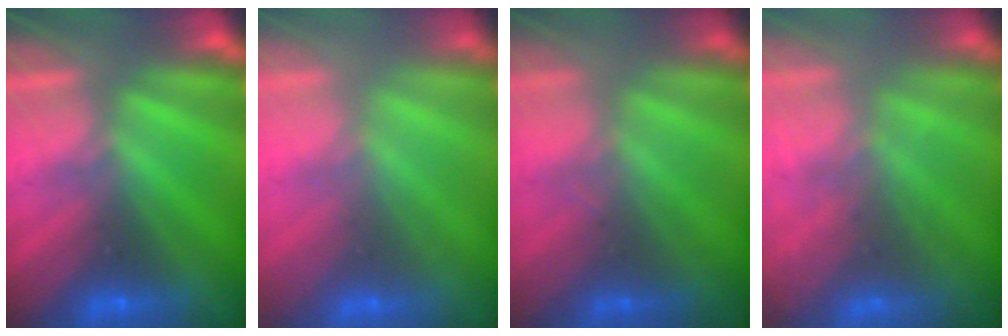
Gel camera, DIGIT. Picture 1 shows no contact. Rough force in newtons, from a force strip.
{"total": 2.7}
{"total": 1.8}
{"total": 5.7}